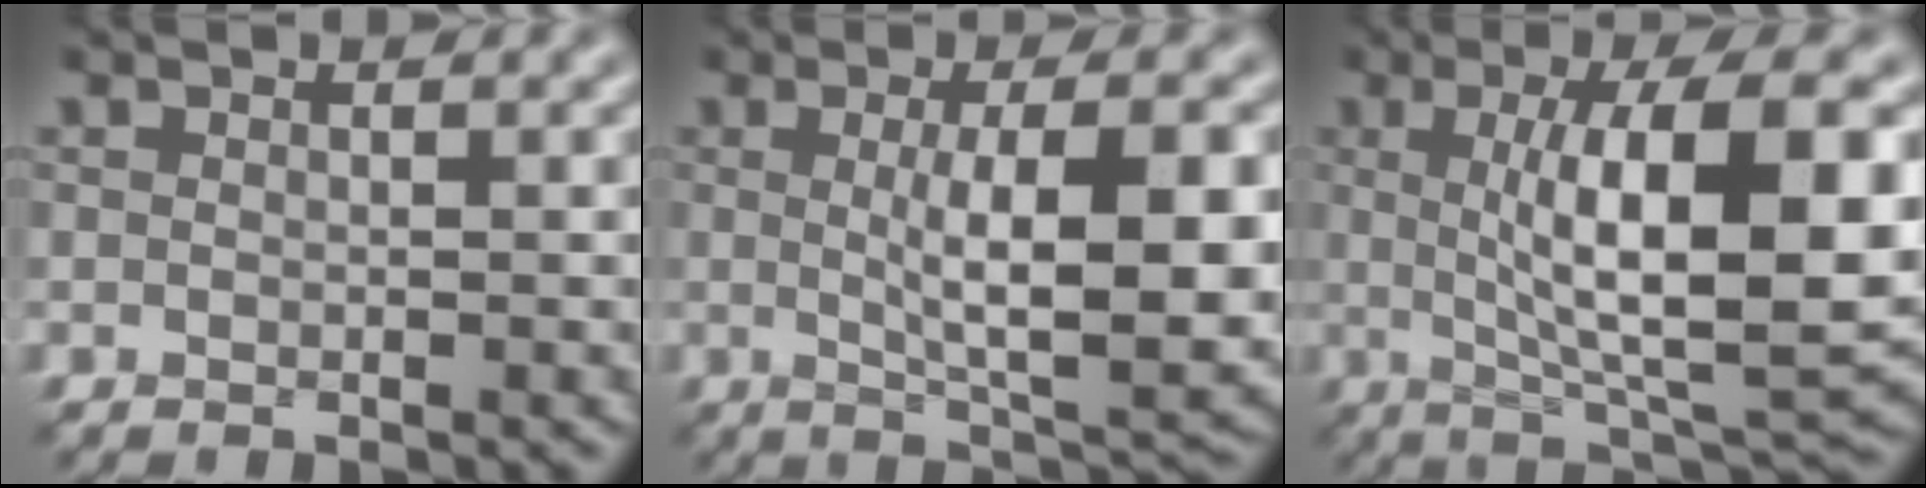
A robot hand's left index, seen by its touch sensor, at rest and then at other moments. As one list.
[{"total": 8.7, "force": [0.3, 2.1, 8.4], "torque": [-0.122, -0.002, 0.010]}, {"total": 11.1, "force": [1.2, 2.7, 10.7], "torque": [-0.152, 0.001, 0.023]}]